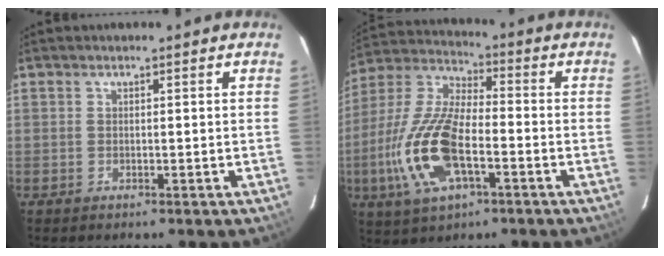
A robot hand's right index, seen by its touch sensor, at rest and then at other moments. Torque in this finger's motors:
{"motor_torque": [2.14, 0.00, 1.05, 0.21]}